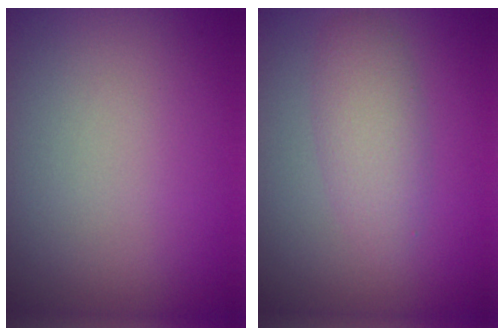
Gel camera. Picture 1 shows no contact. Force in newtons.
{"total": 2.9, "press": 2.9, "slide": 0.1}